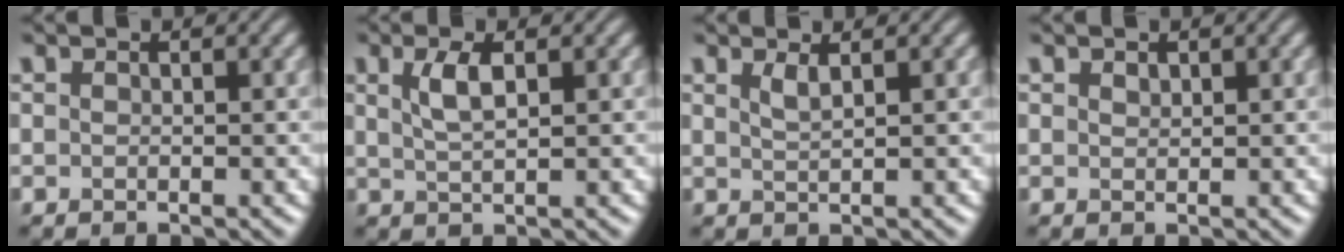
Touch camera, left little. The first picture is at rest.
{"total": 2.6, "force": [1.0, 0.9, 2.3], "torque": [-0.046, 0.002, 0.020]}
{"total": 1.4, "force": [0.8, 0.4, 1.1], "torque": [-0.019, 0.000, 0.014]}
{"total": 0.7, "force": [0.5, 0.3, 0.3], "torque": [-0.006, -0.002, 0.011]}